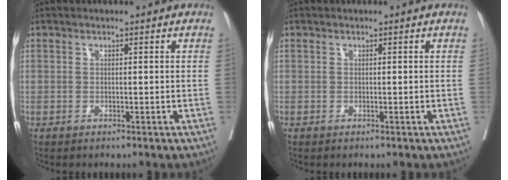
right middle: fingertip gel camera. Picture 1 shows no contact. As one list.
[{"total": 0.0}]